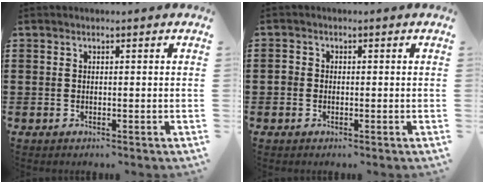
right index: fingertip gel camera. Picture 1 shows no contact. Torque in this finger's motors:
{"motor_torque": [0.90, 1.23, 0.03, 0.02]}